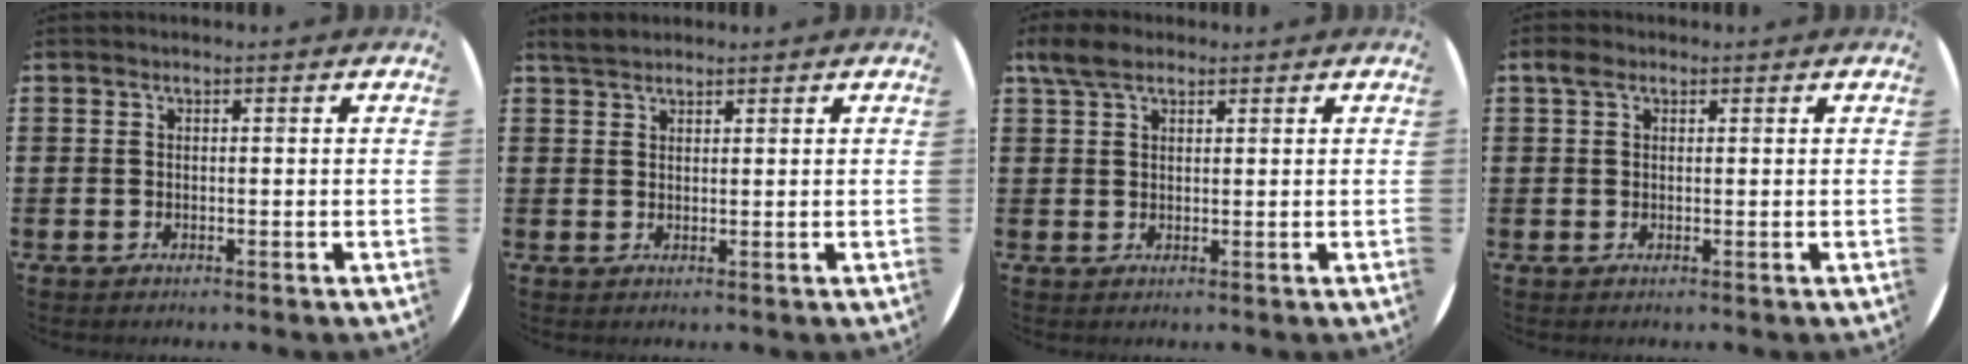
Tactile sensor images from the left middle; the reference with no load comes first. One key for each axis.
{"total": 2.1, "fx": 2.0, "fy": 0.6, "fz": 0.4, "tx": -0.003, "ty": 0.003, "tz": 0.037}
{"total": 3.7, "fx": 2.7, "fy": 1.7, "fz": 1.9, "tx": -0.035, "ty": 0.006, "tz": 0.048}
{"total": 1.6, "fx": 0.9, "fy": 1.1, "fz": 0.8, "tx": -0.010, "ty": 0.005, "tz": 0.013}